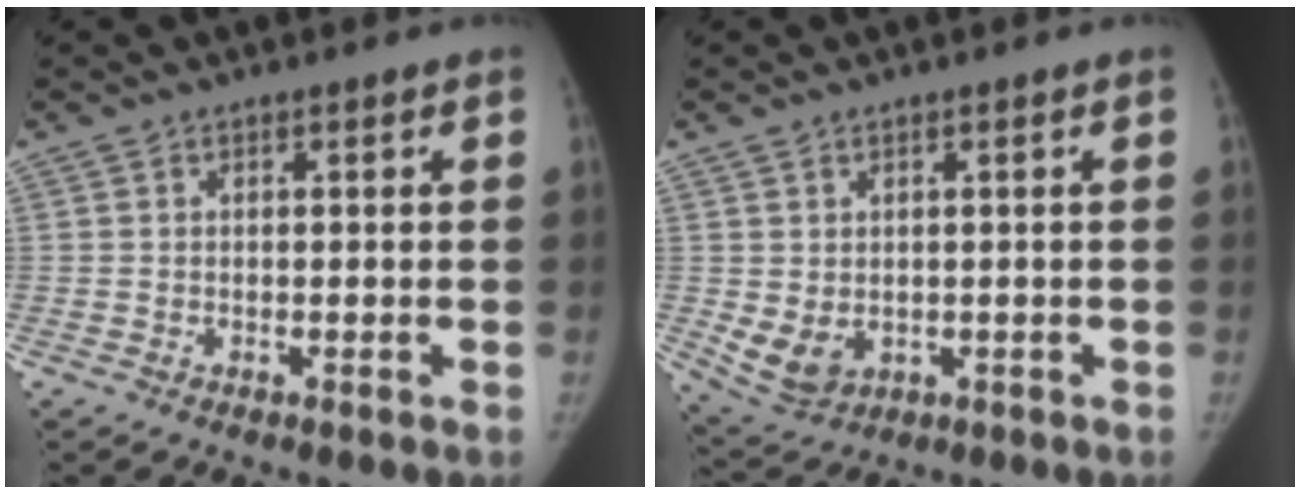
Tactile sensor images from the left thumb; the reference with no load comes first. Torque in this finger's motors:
{"motor_torque": [0.24, 1.44, 0.06, -0.23, 0.02]}